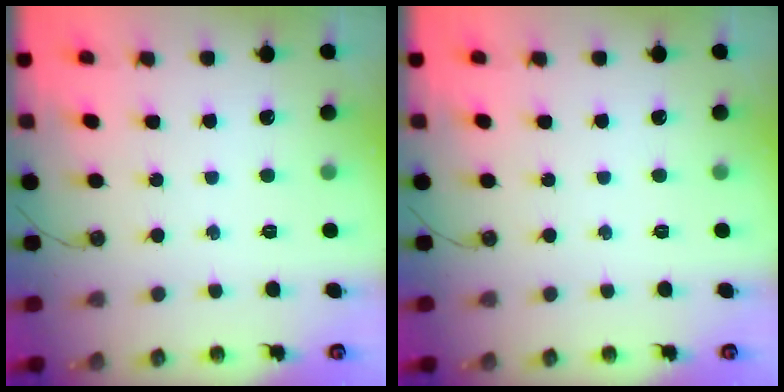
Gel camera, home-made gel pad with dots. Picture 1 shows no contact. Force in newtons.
{"total": 0.0}